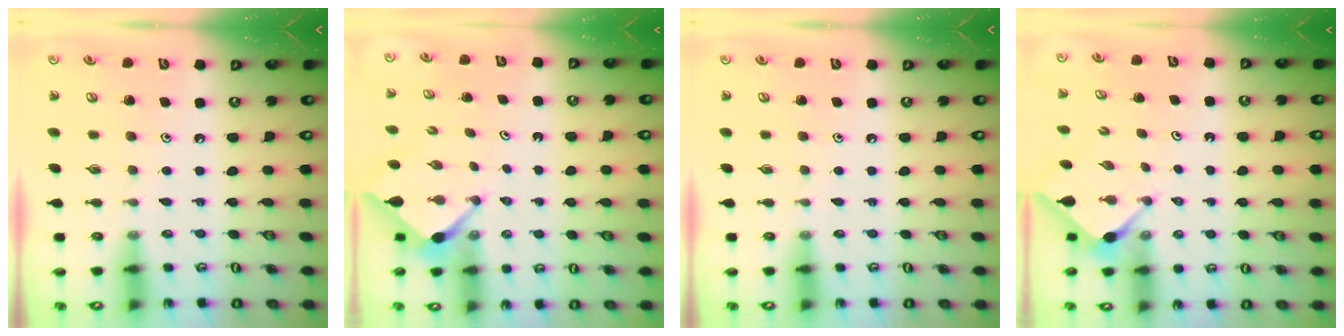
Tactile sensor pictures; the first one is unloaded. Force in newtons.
{"total": 2.6, "press": 2.6, "slide": 0.3}
{"total": 0.0}
{"total": 2.8, "press": 2.8, "slide": 0.4}